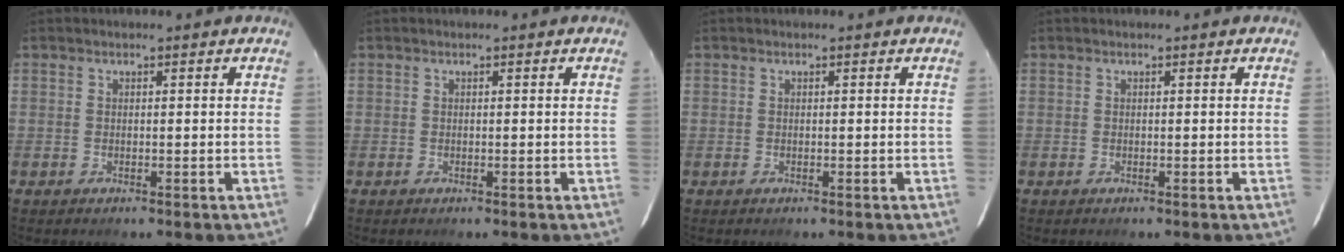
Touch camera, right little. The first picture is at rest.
{"total": 0.0}
{"total": 0.0}
{"total": 0.0}